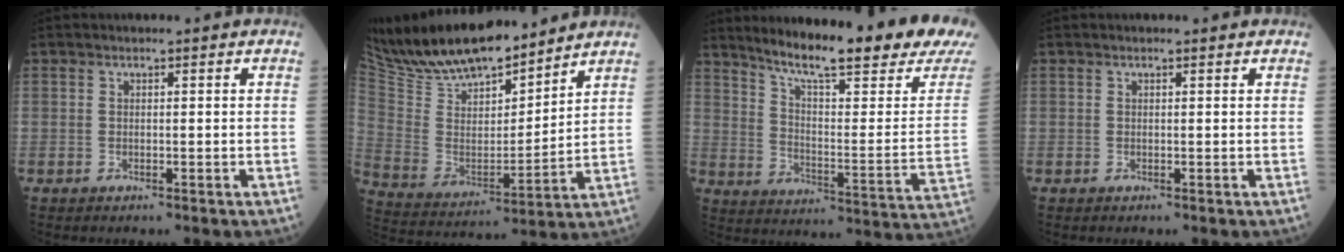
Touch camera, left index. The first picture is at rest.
{"total": 20.5, "force": [17.8, 4.8, 8.9], "torque": [-0.170, 0.005, 0.323]}
{"total": 22.8, "force": [19.1, 0.6, 12.4], "torque": [-0.186, -0.071, 0.262]}
{"total": 0.5, "force": [0.4, 0.3, 0.1], "torque": [-0.013, 0.003, 0.008]}